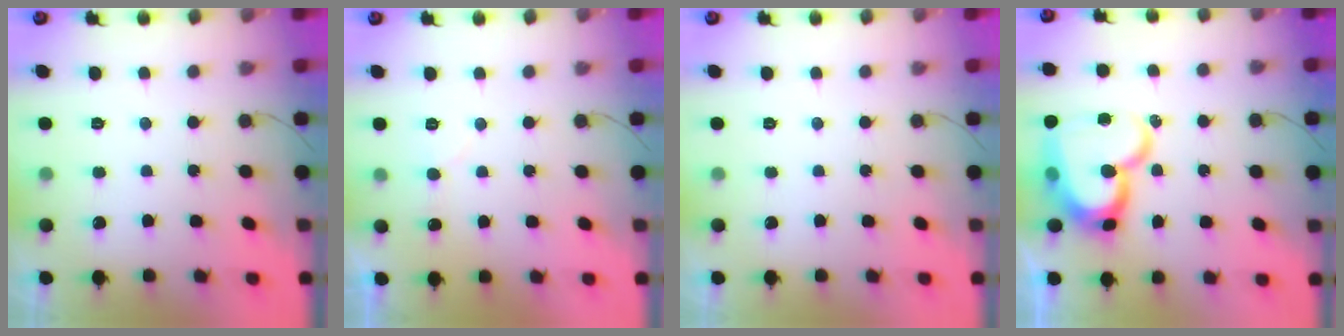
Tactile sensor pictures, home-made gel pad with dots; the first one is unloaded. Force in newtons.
{"total": 4.7, "press": 4.7, "slide": 0.3}
{"total": 0.0}
{"total": 18.1, "press": 18.1, "slide": 1.3}